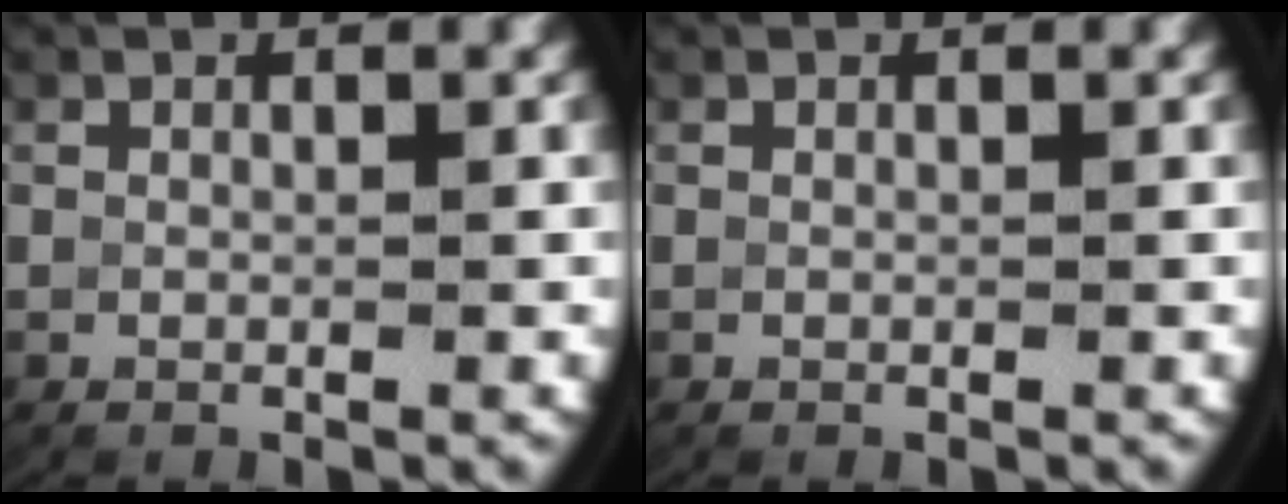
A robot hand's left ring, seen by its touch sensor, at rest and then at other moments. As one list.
[{"total": 0.0}]